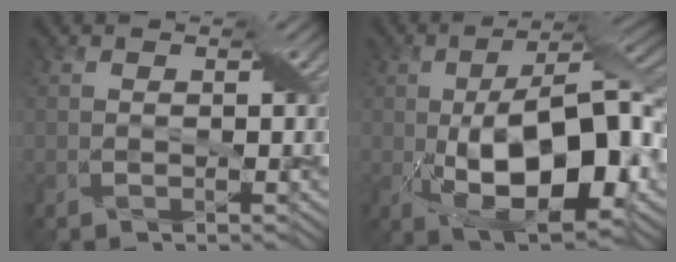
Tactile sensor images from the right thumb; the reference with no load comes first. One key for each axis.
{"total": 16.0, "fx": -3.0, "fy": 7.3, "fz": 13.9, "tx": -0.219, "ty": -0.004, "tz": -0.057}